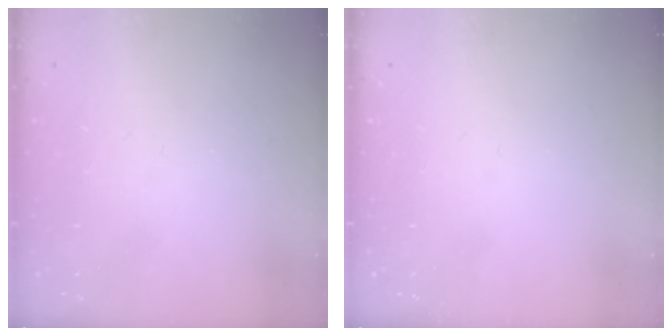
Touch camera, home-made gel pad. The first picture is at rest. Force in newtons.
{"total": 0.0}